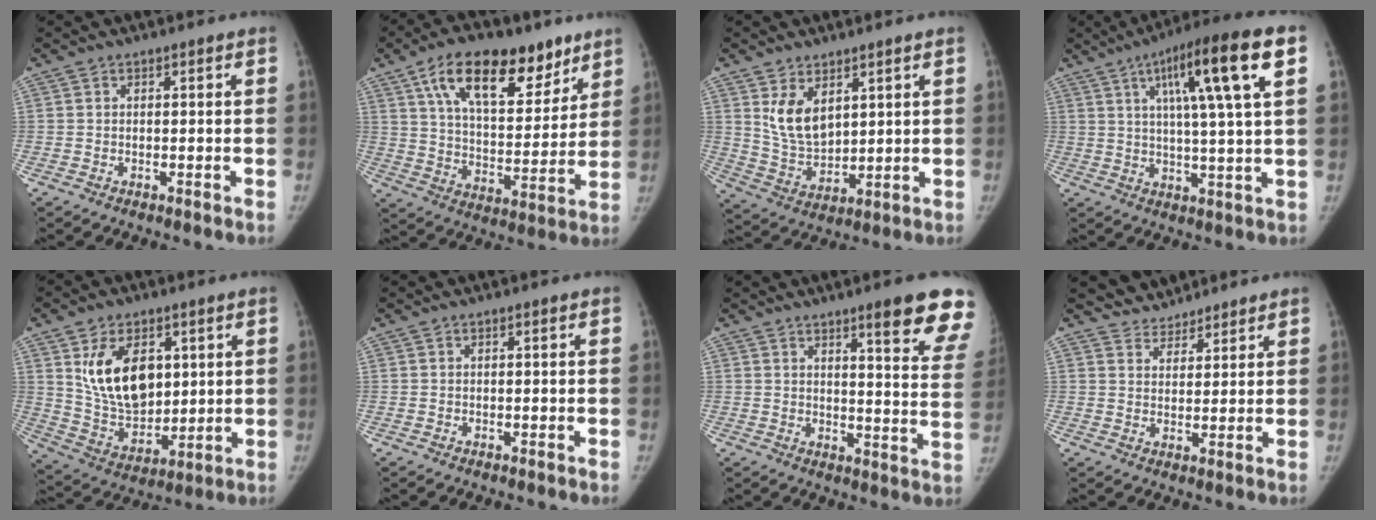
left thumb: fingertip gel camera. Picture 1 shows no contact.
{"total": 21.0, "force": [12.2, 10.4, 13.6], "torque": [-0.174, -0.037, 0.205]}
{"total": 8.8, "force": [4.0, 5.3, 5.9], "torque": [-0.085, -0.030, 0.091]}
{"total": 17.0, "force": [6.4, 2.0, 15.6], "torque": [-0.244, 0.001, 0.094]}
{"total": 15.1, "force": [4.7, 9.7, 10.6], "torque": [-0.145, -0.029, 0.103]}
{"total": 0.0}
{"total": 14.9, "force": [10.3, 1.7, 10.7], "torque": [-0.103, -0.057, 0.120]}
{"total": 5.6, "force": [5.2, 2.2, -0.4], "torque": [0.028, -0.022, 0.088]}